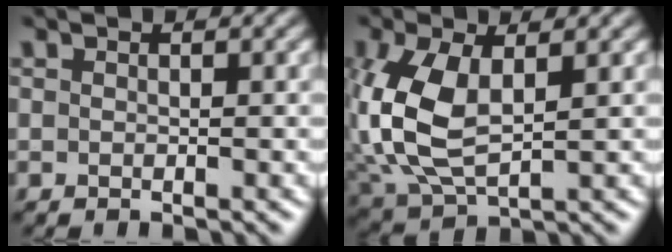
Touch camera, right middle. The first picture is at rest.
{"total": 7.8, "force": [0.8, 4.6, 6.3], "torque": [-0.163, -0.002, 0.019]}